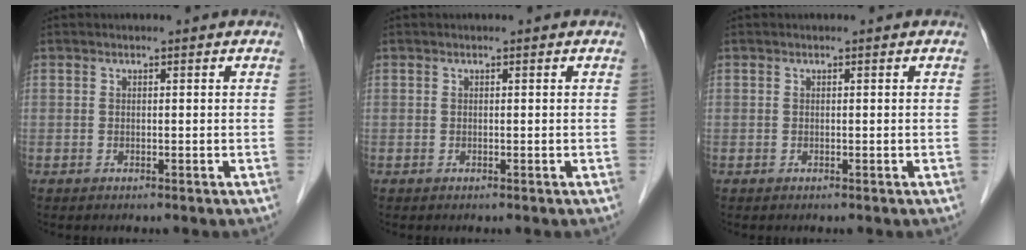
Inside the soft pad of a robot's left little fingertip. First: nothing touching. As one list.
[{"total": 0.0}, {"total": 0.0}]